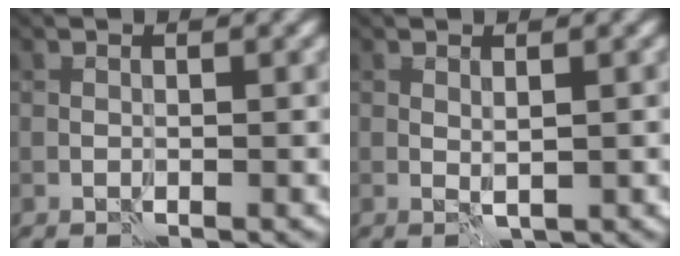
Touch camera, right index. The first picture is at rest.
{"total": 0.8, "force": [0.4, 0.1, 0.7], "torque": [-0.012, 0.000, 0.007]}